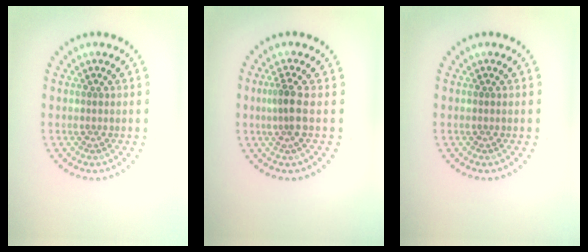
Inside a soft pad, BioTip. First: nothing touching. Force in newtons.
{"total": 2.2, "press": 1.8, "slide": 1.3}
{"total": 0.0}